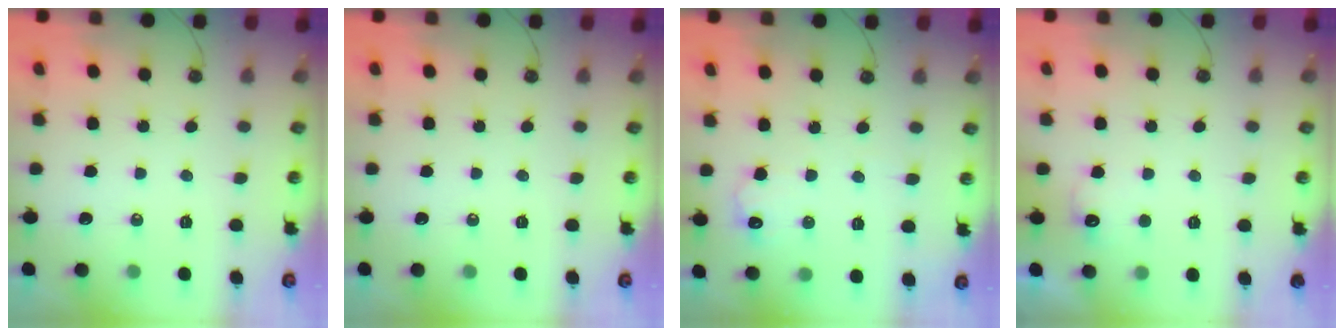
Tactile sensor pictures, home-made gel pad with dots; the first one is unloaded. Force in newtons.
{"total": 0.0}
{"total": 7.8, "press": 7.8, "slide": 0.5}
{"total": 5.6, "press": 5.5, "slide": 1.2}